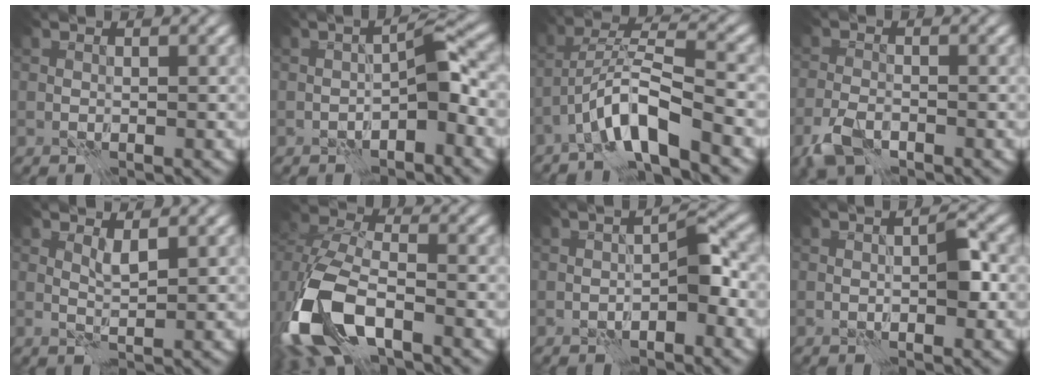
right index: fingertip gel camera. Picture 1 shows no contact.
{"total": 3.4, "force": [-1.1, 0.8, 3.1], "torque": [-0.044, 0.015, -0.023]}
{"total": 6.2, "force": [-3.9, 0.8, 4.7], "torque": [-0.081, 0.013, -0.081]}
{"total": 3.3, "force": [-2.4, 1.3, 1.9], "torque": [-0.042, -0.004, -0.058]}
{"total": 1.6, "force": [1.3, -0.6, 0.6], "torque": [-0.013, -0.001, 0.024]}
{"total": 10.1, "force": [-4.9, 5.3, 7.0], "torque": [-0.158, -0.014, -0.096]}
{"total": 2.6, "force": [-0.8, 0.7, 2.4], "torque": [-0.030, 0.013, -0.015]}
{"total": 2.0, "force": [0.2, 0.3, 2.0], "torque": [-0.028, 0.006, 0.004]}